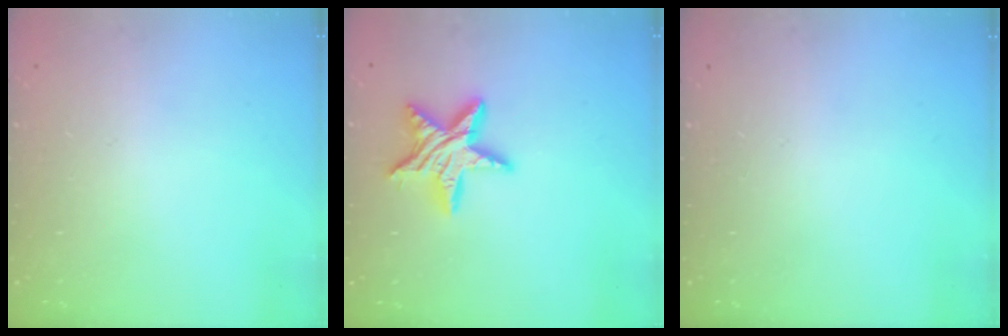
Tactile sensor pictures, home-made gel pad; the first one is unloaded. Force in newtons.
{"total": 12.9, "press": 12.9, "slide": 0.8}
{"total": 0.0}